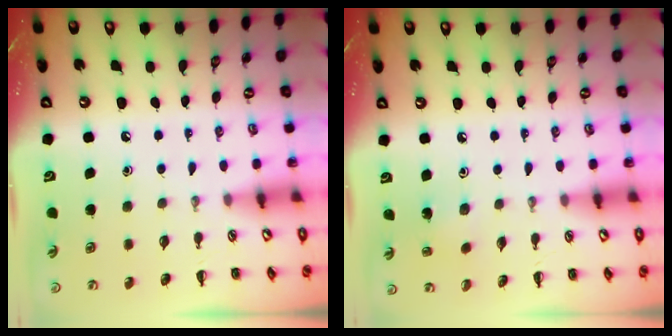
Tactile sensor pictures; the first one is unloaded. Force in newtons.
{"total": 2.1, "press": 2.0, "slide": 0.8}